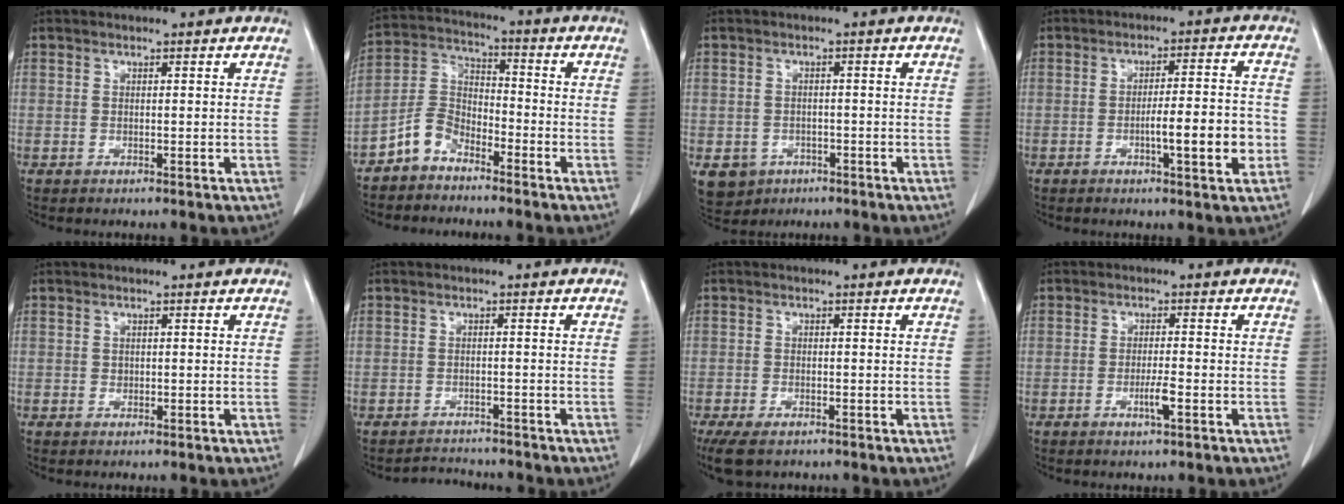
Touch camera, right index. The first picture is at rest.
{"total": 7.1, "force": [-5.0, 4.1, 3.0], "torque": [-0.071, 0.016, -0.104]}
{"total": 7.8, "force": [-3.7, 6.5, 2.3], "torque": [-0.054, 0.006, -0.044]}
{"total": 9.1, "force": [-2.5, 1.4, 8.6], "torque": [-0.131, 0.011, -0.034]}
{"total": 1.0, "force": [0.0, 0.9, 0.5], "torque": [-0.011, 0.009, 0.004]}
{"total": 3.9, "force": [-3.8, 1.1, -0.1], "torque": [-0.002, 0.000, -0.057]}
{"total": 7.4, "force": [-5.0, 3.4, 4.2], "torque": [-0.084, -0.013, -0.080]}
{"total": 3.2, "force": [-1.2, 0.5, 2.9], "torque": [-0.055, -0.001, -0.020]}